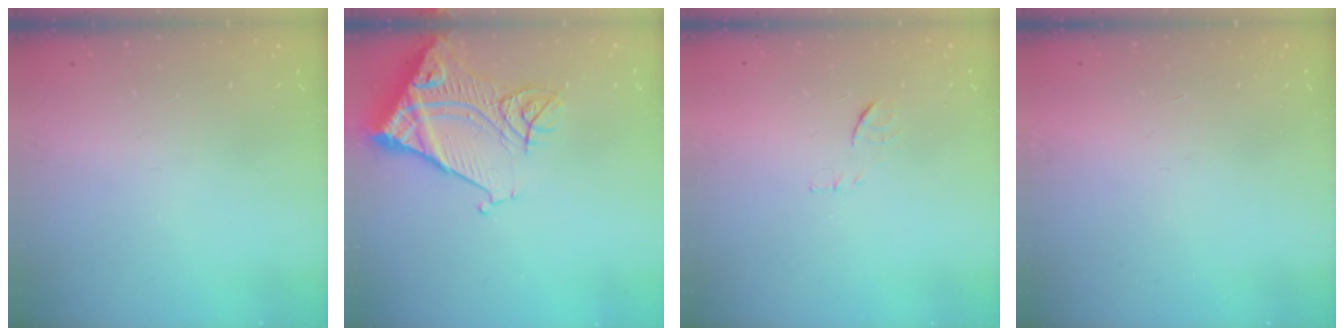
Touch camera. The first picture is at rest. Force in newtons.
{"total": 15.4, "press": 15.3, "slide": 1.8}
{"total": 6.9, "press": 6.9, "slide": 0.7}
{"total": 1.5, "press": 1.5, "slide": 0.1}